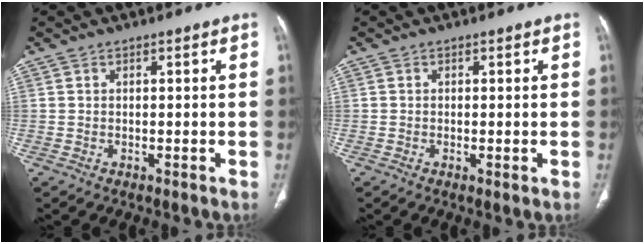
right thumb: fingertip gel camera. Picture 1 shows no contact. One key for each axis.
{"total": 0.9, "fx": -0.2, "fy": 0.2, "fz": 0.9, "tx": -0.022, "ty": -0.005, "tz": -0.004}